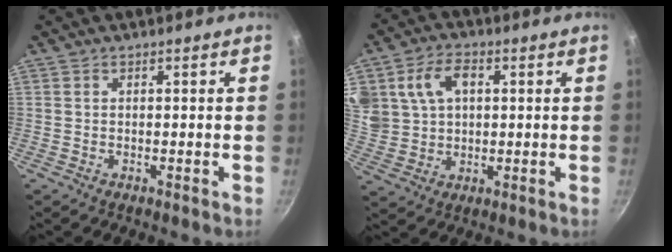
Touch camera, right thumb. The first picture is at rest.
{"total": 13.6, "force": [4.0, 10.3, 8.0], "torque": [-0.154, 0.007, 0.081]}